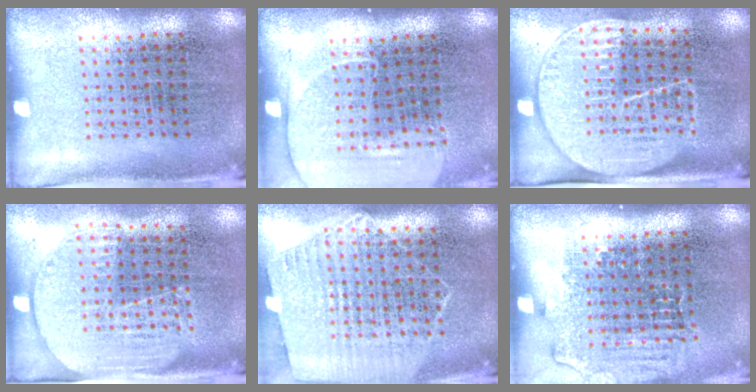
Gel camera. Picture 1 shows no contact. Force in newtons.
{"total": 1.4, "press": 1.3, "slide": 0.4}
{"total": 1.8, "press": 1.5, "slide": 1.0}
{"total": 1.6, "press": 1.4, "slide": 0.8}
{"total": 1.2, "press": 1.2, "slide": 0.4}
{"total": 1.4, "press": 1.2, "slide": 0.6}